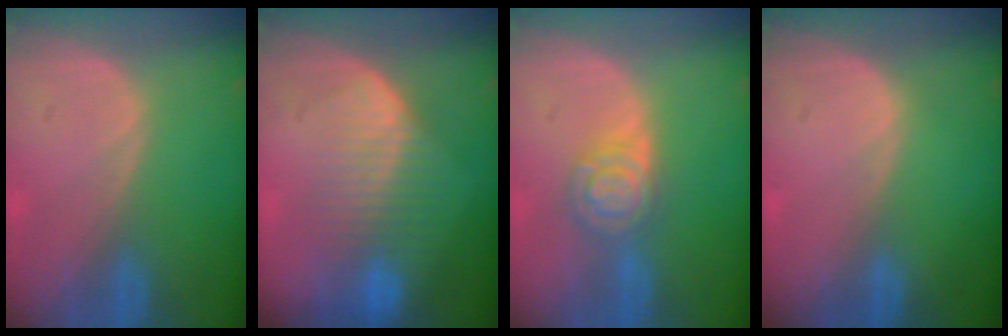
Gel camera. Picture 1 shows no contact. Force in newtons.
{"total": 8.2, "press": 7.5, "slide": 3.5}
{"total": 5.5, "press": 5.5, "slide": 0.2}
{"total": 0.0}